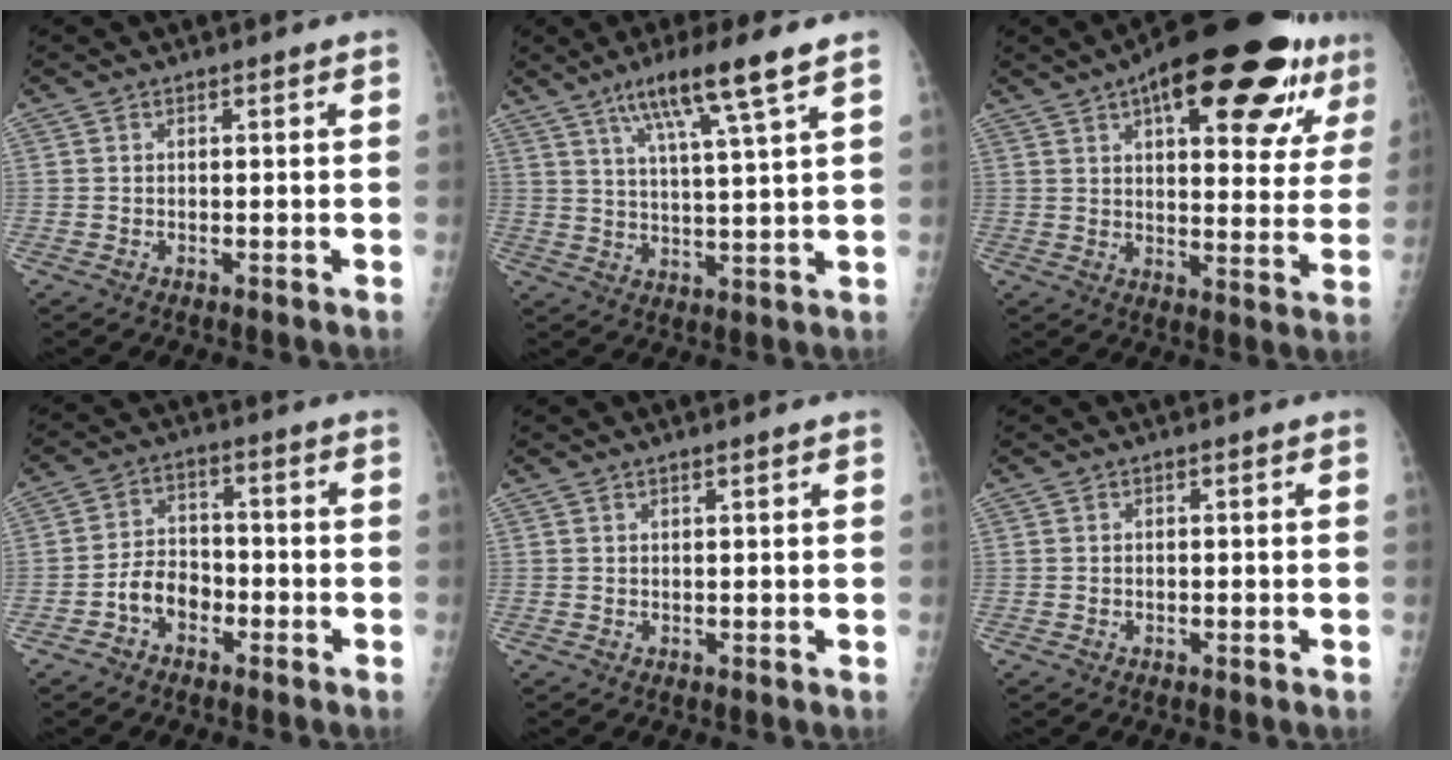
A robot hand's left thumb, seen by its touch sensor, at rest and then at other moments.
{"total": 11.6, "force": [6.9, 0.3, 9.4], "torque": [-0.166, -0.020, 0.118]}
{"total": 26.1, "force": [13.7, 9.4, 20.2], "torque": [-0.259, -0.010, 0.192]}
{"total": 6.3, "force": [-2.9, 4.5, 3.4], "torque": [-0.044, 0.032, -0.057]}
{"total": 0.7, "force": [0.5, 0.0, 0.5], "torque": [-0.009, -0.001, 0.010]}
{"total": 0.0}